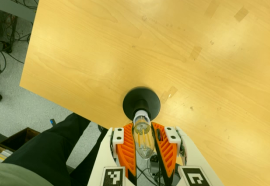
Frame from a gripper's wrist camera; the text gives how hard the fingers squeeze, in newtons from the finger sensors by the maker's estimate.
{"total": 18.2, "left": 18.1, "right": 18.4}